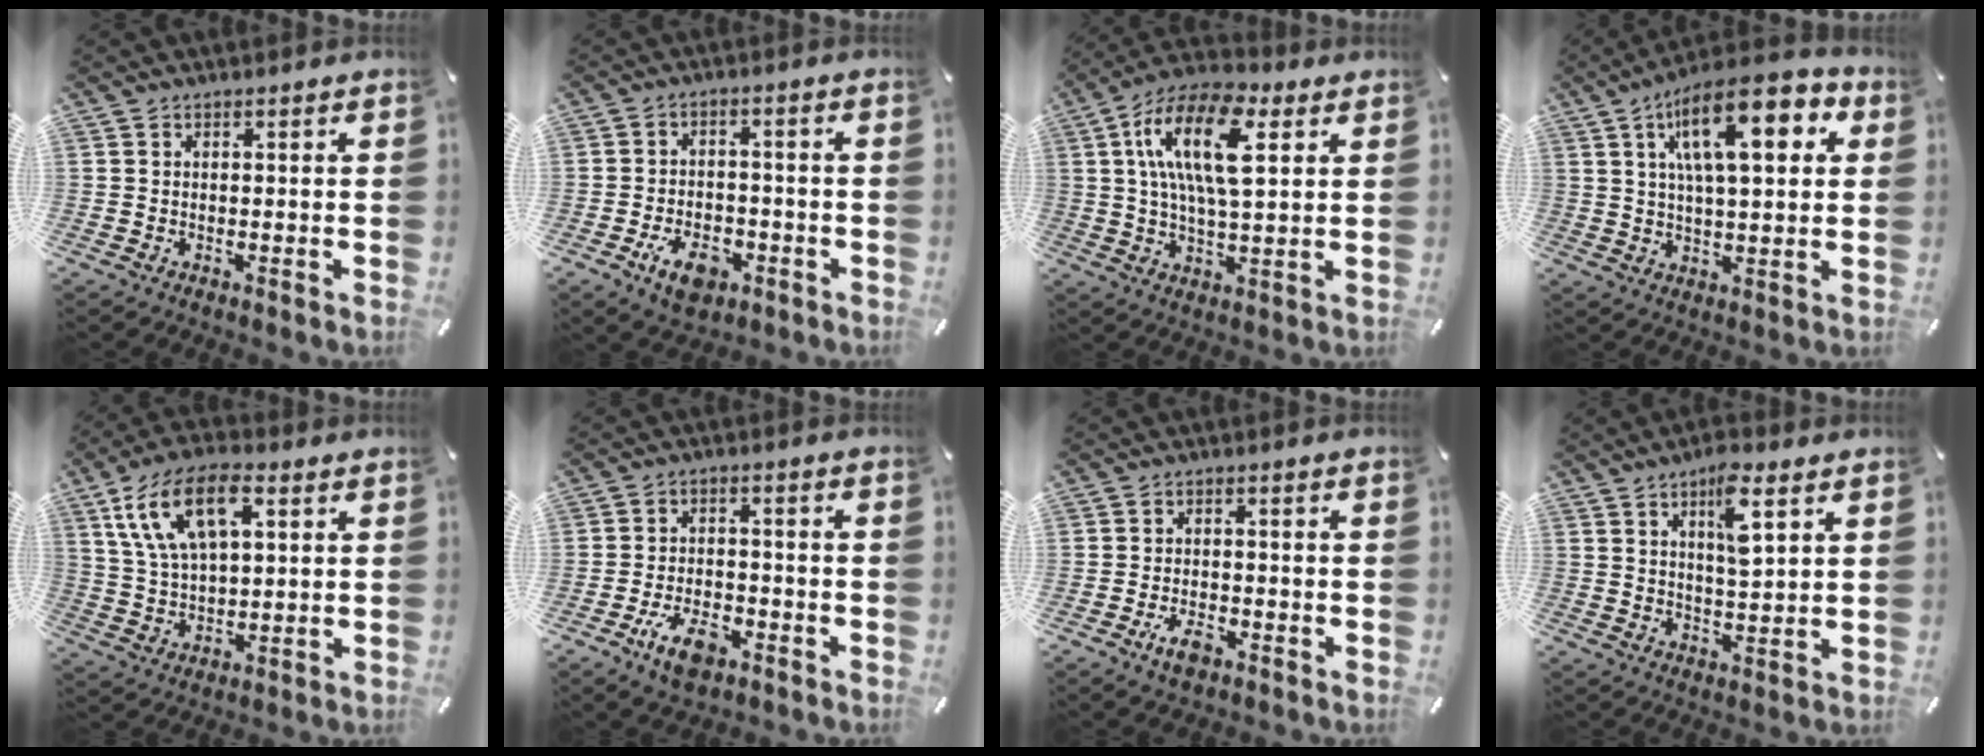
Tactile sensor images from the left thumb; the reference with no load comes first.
{"total": 7.6, "force": [-3.8, 4.6, 4.7], "torque": [-0.087, 0.013, -0.070]}
{"total": 16.6, "force": [5.6, 7.4, 13.8], "torque": [-0.282, -0.002, 0.092]}
{"total": 17.1, "force": [7.1, 6.6, 14.1], "torque": [-0.235, -0.014, 0.109]}
{"total": 14.0, "force": [6.1, 7.3, 10.2], "torque": [-0.219, 0.002, 0.109]}
{"total": 8.0, "force": [-4.5, 4.1, 5.2], "torque": [-0.108, 0.015, -0.080]}
{"total": 4.4, "force": [-2.6, 2.1, 2.8], "torque": [-0.064, 0.008, -0.051]}
{"total": 8.3, "force": [4.3, 2.5, 6.7], "torque": [-0.110, -0.014, 0.068]}